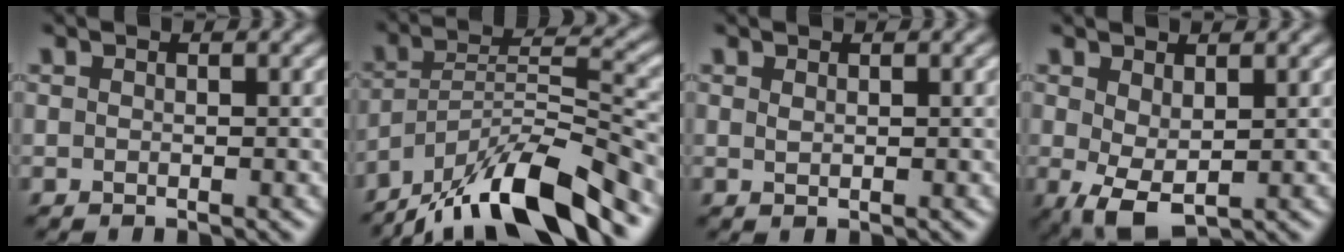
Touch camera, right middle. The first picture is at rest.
{"total": 12.1, "force": [-9.4, 2.4, 7.1], "torque": [-0.123, 0.016, -0.172]}
{"total": 0.6, "force": [0.3, 0.2, 0.4], "torque": [-0.011, 0.001, 0.007]}
{"total": 3.4, "force": [0.0, 1.8, 2.9], "torque": [-0.065, -0.005, 0.004]}